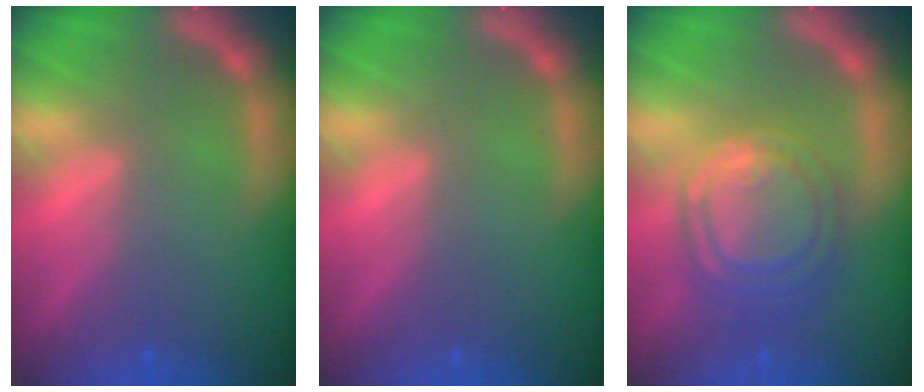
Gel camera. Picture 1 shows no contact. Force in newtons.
{"total": 0.0}
{"total": 8.6}